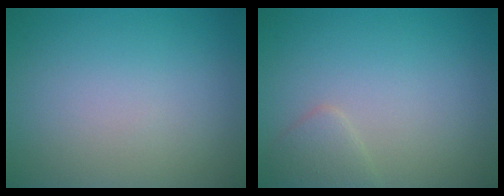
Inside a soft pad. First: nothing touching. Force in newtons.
{"total": 1.6, "press": 1.6, "slide": 0.1}